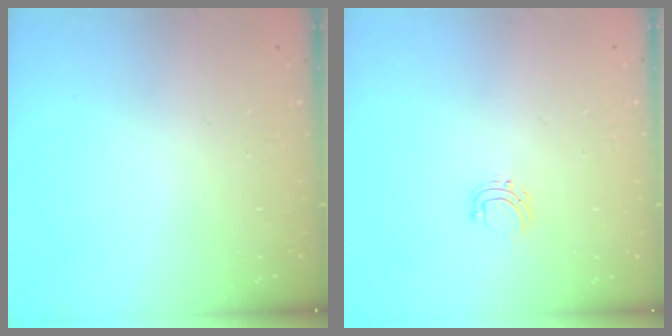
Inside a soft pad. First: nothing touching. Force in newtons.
{"total": 4.5, "press": 4.5, "slide": 0.3}